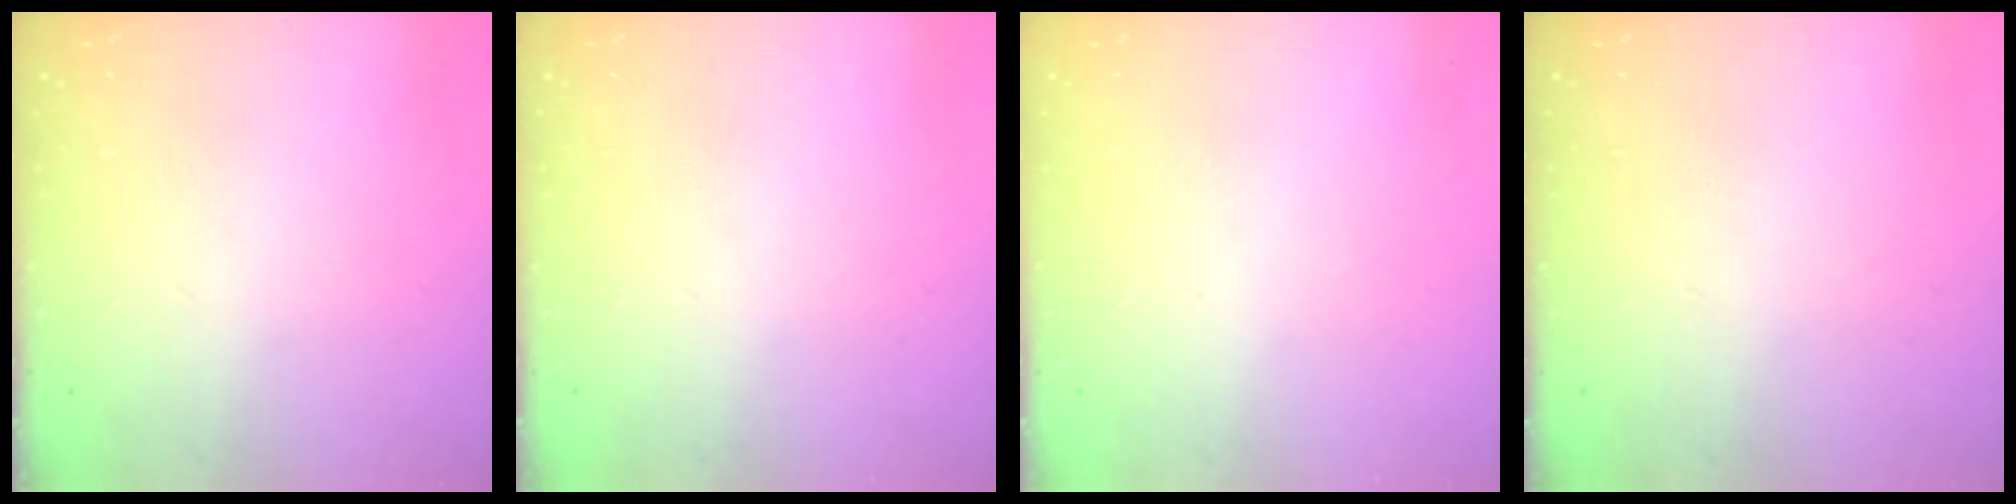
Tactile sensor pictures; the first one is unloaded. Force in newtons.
{"total": 0.0}
{"total": 0.0}
{"total": 0.0}